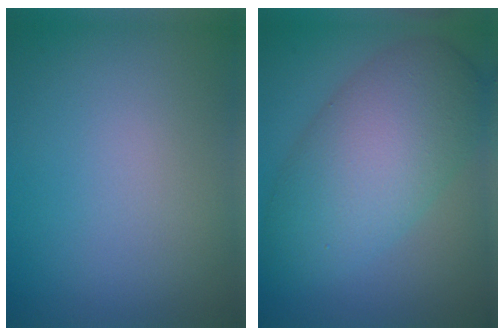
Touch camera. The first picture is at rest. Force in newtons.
{"total": 8.6, "press": 8.6, "slide": 0.1}